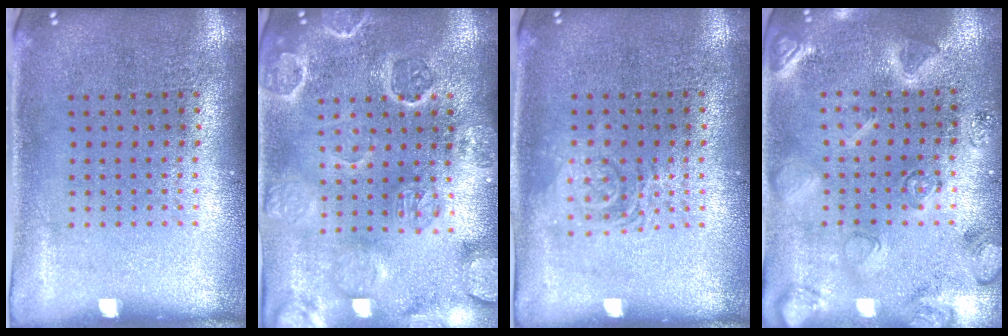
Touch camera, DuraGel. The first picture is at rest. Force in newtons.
{"total": 3.4, "press": 3.1, "slide": 1.3}
{"total": 1.2, "press": 1.2, "slide": 0.2}
{"total": 2.7, "press": 2.7, "slide": 0.4}